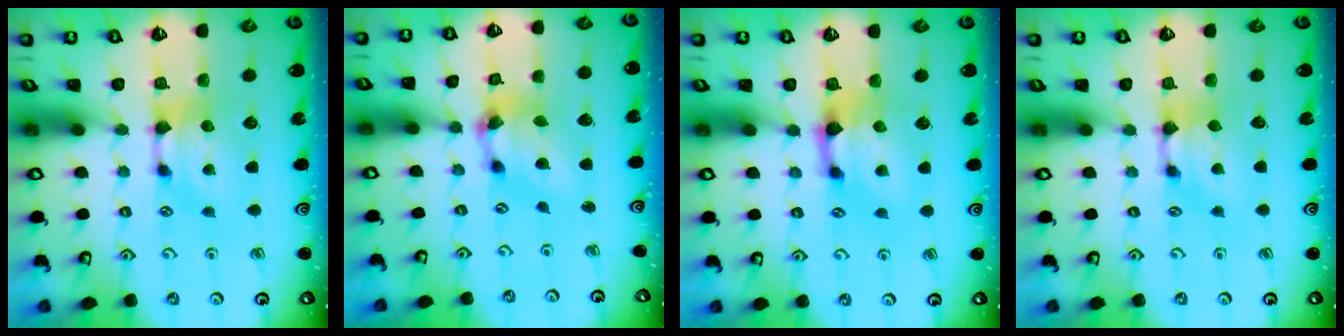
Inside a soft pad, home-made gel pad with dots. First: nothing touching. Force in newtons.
{"total": 5.9, "press": 5.5, "slide": 1.9}
{"total": 1.5, "press": 0.8, "slide": 1.3}
{"total": 0.6, "press": 0.2, "slide": 0.5}